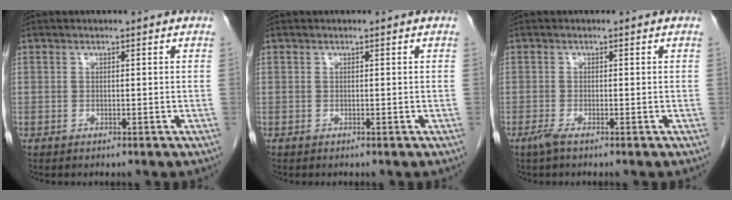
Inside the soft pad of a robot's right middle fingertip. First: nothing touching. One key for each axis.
{"total": 0.0}
{"total": 1.4, "fx": -0.9, "fy": 0.0, "fz": 1.0, "tx": -0.028, "ty": -0.005, "tz": -0.022}